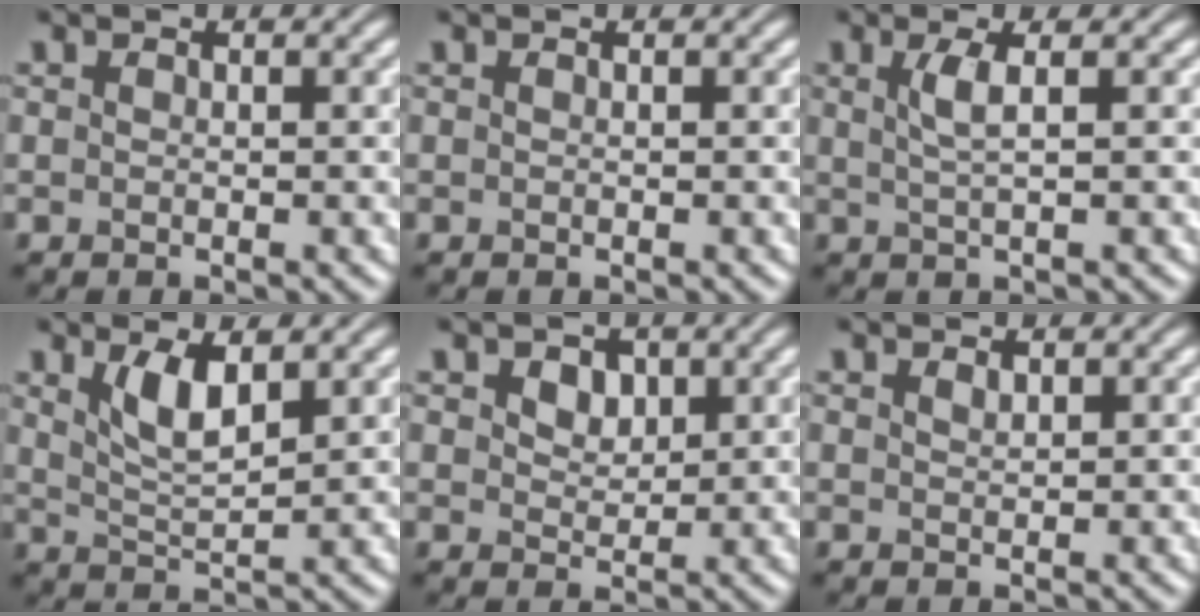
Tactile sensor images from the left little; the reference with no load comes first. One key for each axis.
{"total": 0.0}
{"total": 2.2, "fx": 0.6, "fy": 0.6, "fz": 2.0, "tx": -0.039, "ty": -0.002, "tz": 0.009}
{"total": 3.5, "fx": 1.8, "fy": 1.1, "fz": 2.8, "tx": -0.059, "ty": -0.007, "tz": 0.038}
{"total": 2.4, "fx": 1.2, "fy": 1.7, "fz": 1.3, "tx": -0.028, "ty": 0.000, "tz": 0.013}
{"total": 0.7, "fx": 0.6, "fy": 0.2, "fz": 0.3, "tx": -0.007, "ty": -0.002, "tz": 0.014}